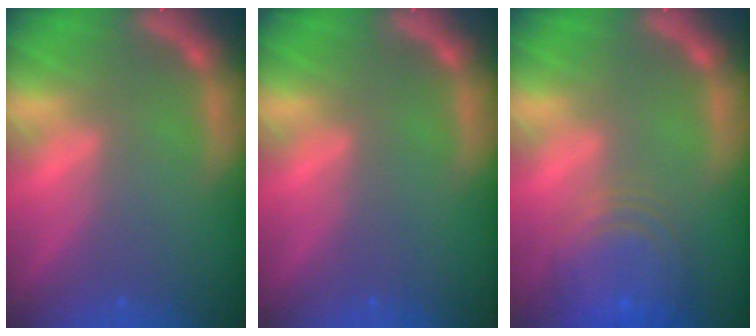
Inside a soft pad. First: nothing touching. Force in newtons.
{"total": 0.0}
{"total": 8.5}